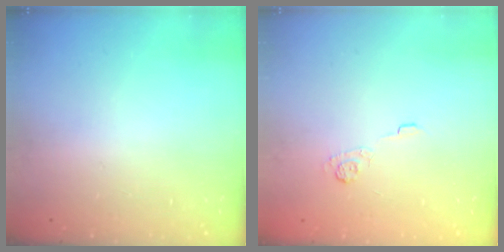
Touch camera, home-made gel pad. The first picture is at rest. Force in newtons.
{"total": 3.9, "press": 3.6, "slide": 1.4}